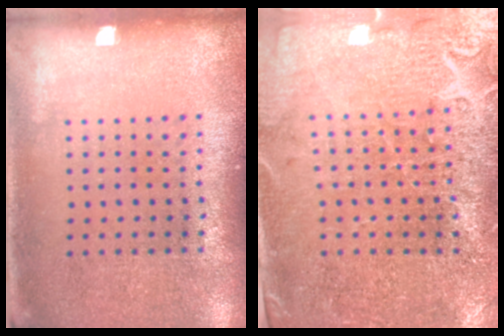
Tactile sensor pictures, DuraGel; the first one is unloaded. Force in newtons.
{"total": 3.3, "press": 3.1, "slide": 1.1}